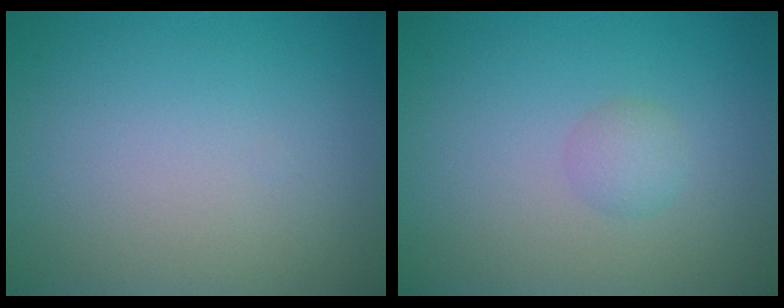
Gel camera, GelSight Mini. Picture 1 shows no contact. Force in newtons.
{"total": 1.3, "press": 1.3, "slide": 0.1}